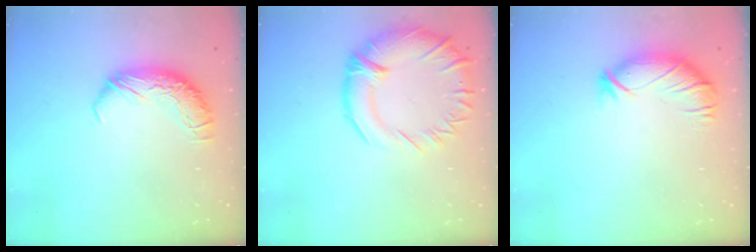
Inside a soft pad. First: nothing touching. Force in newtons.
{"total": 6.4, "press": 5.0, "slide": 3.9}
{"total": 2.9, "press": 2.3, "slide": 1.7}